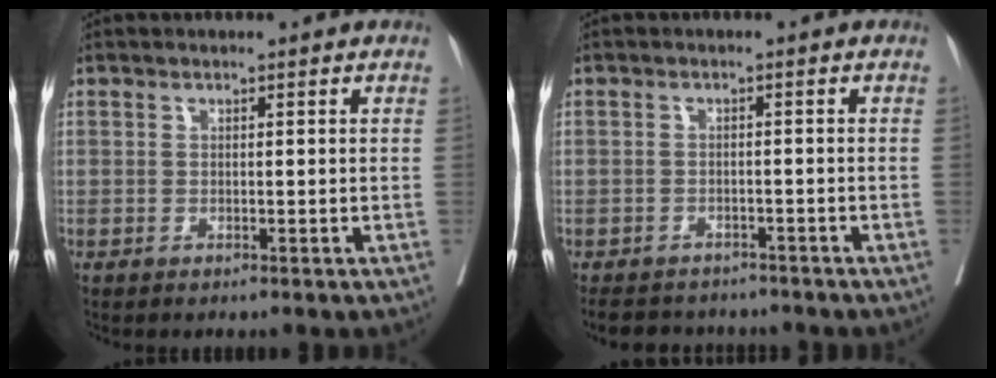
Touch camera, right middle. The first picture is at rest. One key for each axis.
{"total": 7.3, "fx": -6.6, "fy": 2.6, "fz": 1.3, "tx": -0.014, "ty": -0.001, "tz": -0.088}